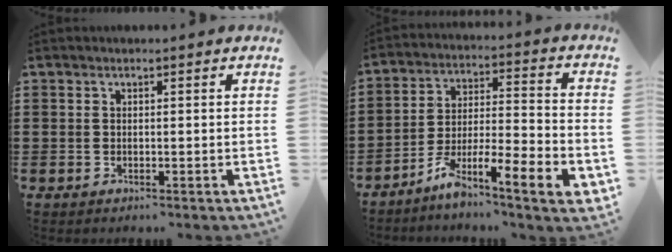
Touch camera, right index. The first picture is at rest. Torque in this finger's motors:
{"motor_torque": [0.80, -0.57, 0.73, 0.16]}